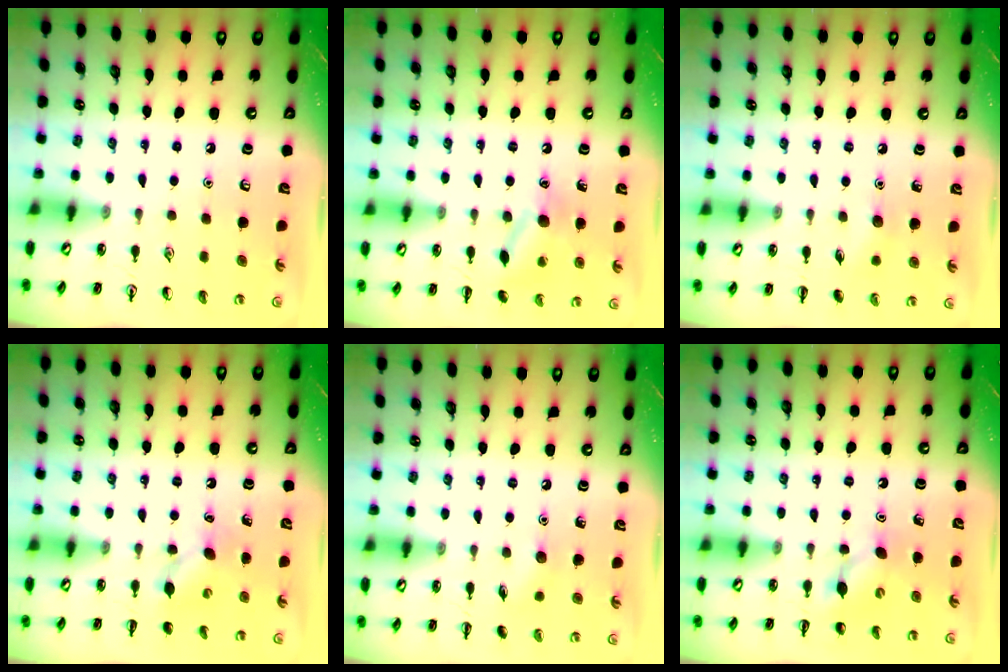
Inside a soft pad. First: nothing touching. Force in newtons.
{"total": 11.1, "press": 11.0, "slide": 1.7}
{"total": 5.6, "press": 5.4, "slide": 1.5}
{"total": 4.7, "press": 4.5, "slide": 1.3}
{"total": 5.7, "press": 5.6, "slide": 1.5}
{"total": 5.1, "press": 5.0, "slide": 1.3}